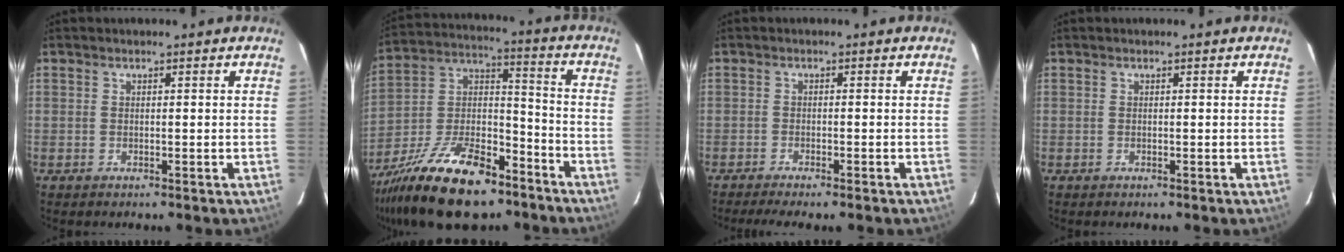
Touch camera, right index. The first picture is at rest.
{"total": 21.4, "force": [-13.9, 9.4, 13.2], "torque": [-0.266, 0.002, -0.237]}
{"total": 4.7, "force": [-4.1, -0.1, 2.5], "torque": [-0.054, -0.015, -0.065]}
{"total": 0.0}